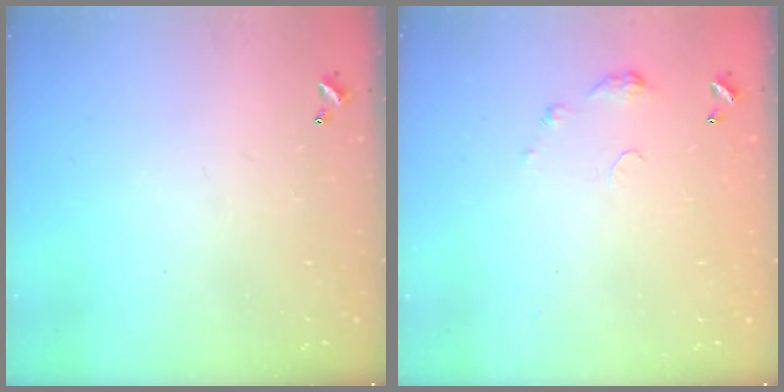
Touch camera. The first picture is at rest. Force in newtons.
{"total": 4.7, "press": 4.6, "slide": 0.7}